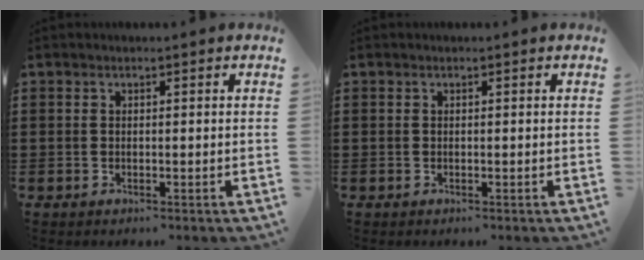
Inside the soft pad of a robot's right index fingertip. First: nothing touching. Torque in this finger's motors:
{"motor_torque": [0.00, 0.00, 0.00, -0.01]}